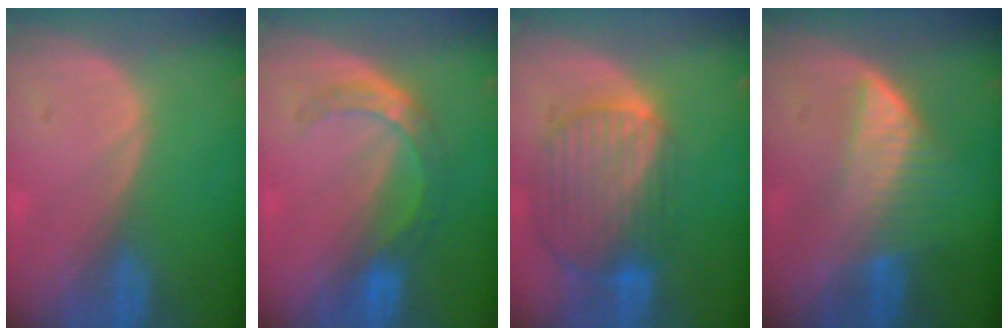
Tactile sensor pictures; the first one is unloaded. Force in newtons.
{"total": 5.6, "press": 5.2, "slide": 2.1}
{"total": 10.4, "press": 8.7, "slide": 5.6}
{"total": 6.9, "press": 6.1, "slide": 3.2}